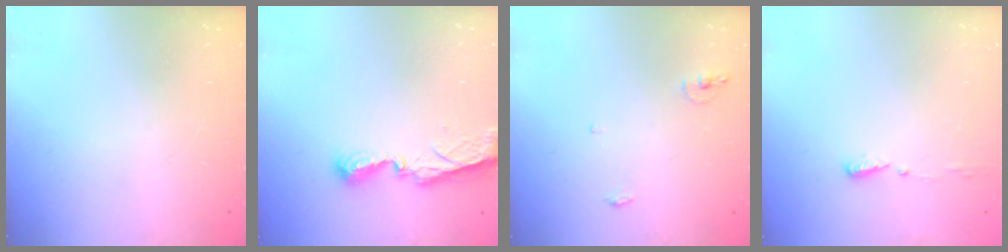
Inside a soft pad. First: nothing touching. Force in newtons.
{"total": 7.8, "press": 7.8, "slide": 0.5}
{"total": 5.0, "press": 4.8, "slide": 1.5}
{"total": 4.7, "press": 4.7, "slide": 0.4}